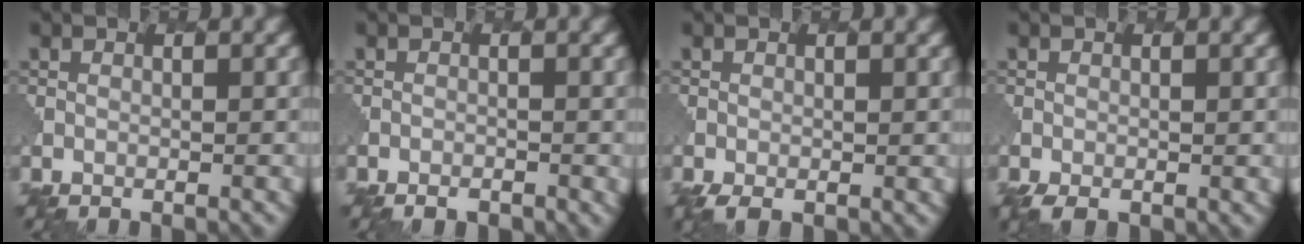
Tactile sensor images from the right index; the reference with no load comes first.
{"total": 1.4, "force": [-1.0, 0.8, 0.4], "torque": [-0.005, 0.004, -0.010]}
{"total": 2.4, "force": [-0.9, 1.2, 1.8], "torque": [-0.032, -0.007, -0.013]}
{"total": 2.6, "force": [-1.2, 1.4, 1.8], "torque": [-0.031, -0.004, -0.016]}